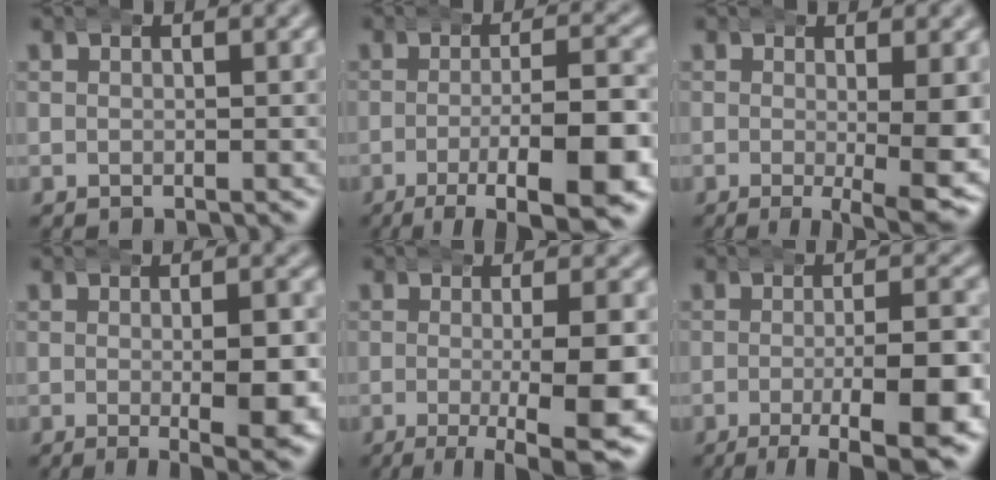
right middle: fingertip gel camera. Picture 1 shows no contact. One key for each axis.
{"total": 10.9, "fx": -6.6, "fy": 2.7, "fz": 8.3, "tx": -0.117, "ty": -0.027, "tz": -0.084}
{"total": 7.1, "fx": -2.5, "fy": 1.7, "fz": 6.5, "tx": -0.088, "ty": -0.017, "tz": -0.035}
{"total": 6.9, "fx": -1.7, "fy": 2.1, "fz": 6.3, "tx": -0.085, "ty": -0.007, "tz": -0.023}
{"total": 9.3, "fx": -4.6, "fy": 2.1, "fz": 7.8, "tx": -0.107, "ty": -0.022, "tz": -0.062}
{"total": 10.0, "fx": -5.7, "fy": 2.5, "fz": 7.8, "tx": -0.102, "ty": -0.022, "tz": -0.077}